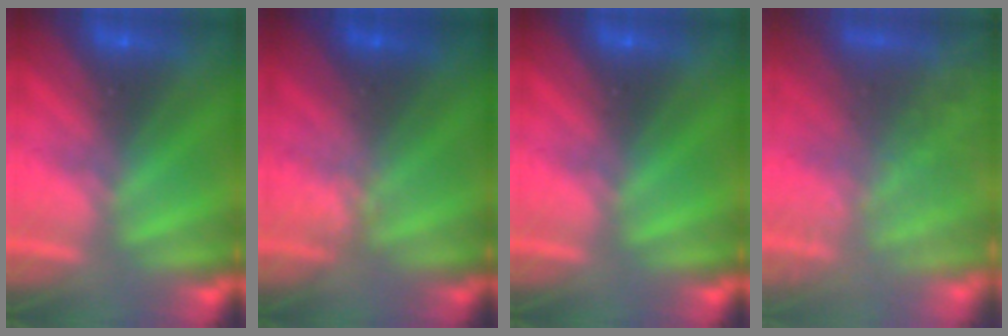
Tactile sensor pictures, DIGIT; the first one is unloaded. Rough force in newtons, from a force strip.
{"total": 1.8}
{"total": 0.0}
{"total": 10.7}